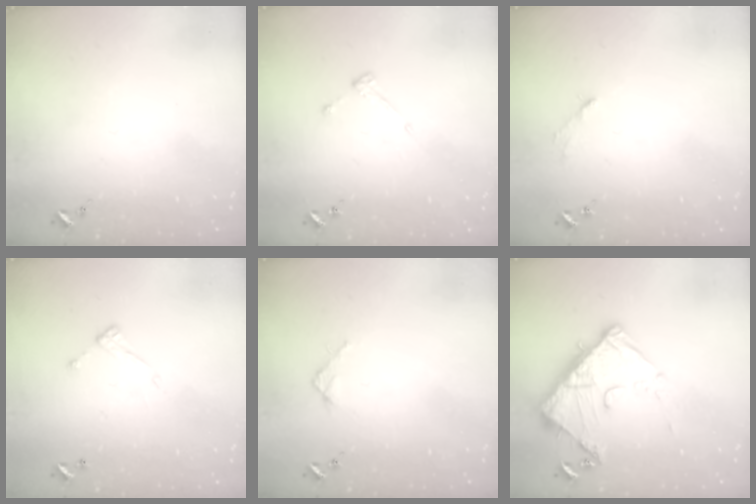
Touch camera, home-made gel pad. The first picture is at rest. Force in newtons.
{"total": 2.9, "press": 2.9, "slide": 0.5}
{"total": 2.9, "press": 2.9, "slide": 0.4}
{"total": 7.5, "press": 7.4, "slide": 0.4}
{"total": 2.7, "press": 2.7, "slide": 0.3}
{"total": 13.0, "press": 13.0, "slide": 1.3}